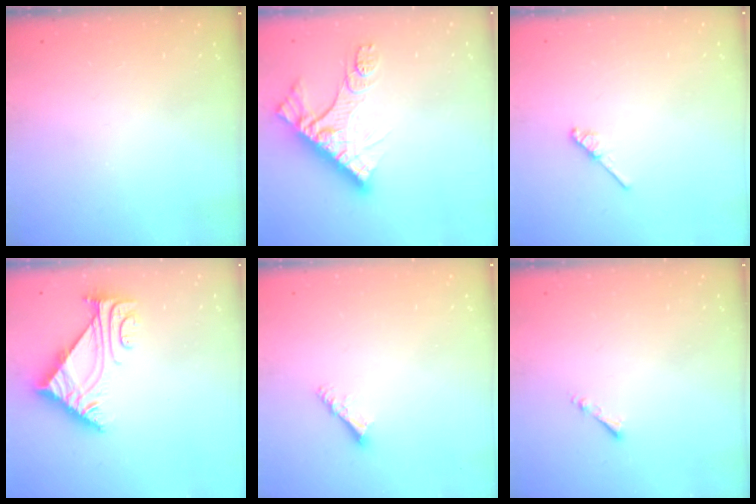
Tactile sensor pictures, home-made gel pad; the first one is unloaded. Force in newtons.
{"total": 14.3, "press": 14.3, "slide": 1.2}
{"total": 4.5, "press": 4.4, "slide": 0.7}
{"total": 5.6, "press": 5.5, "slide": 0.8}
{"total": 4.2, "press": 4.1, "slide": 0.5}
{"total": 1.3, "press": 1.2, "slide": 0.3}